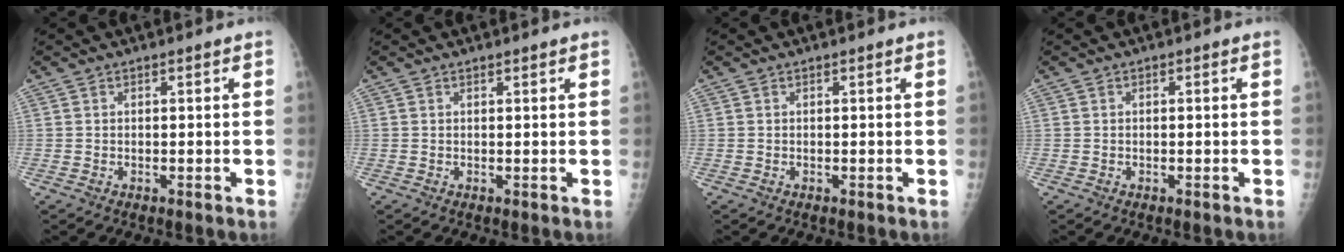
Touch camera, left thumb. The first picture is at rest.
{"total": 0.7, "force": [0.6, 0.0, 0.3], "torque": [-0.006, -0.004, 0.010]}
{"total": 0.0}
{"total": 0.0}